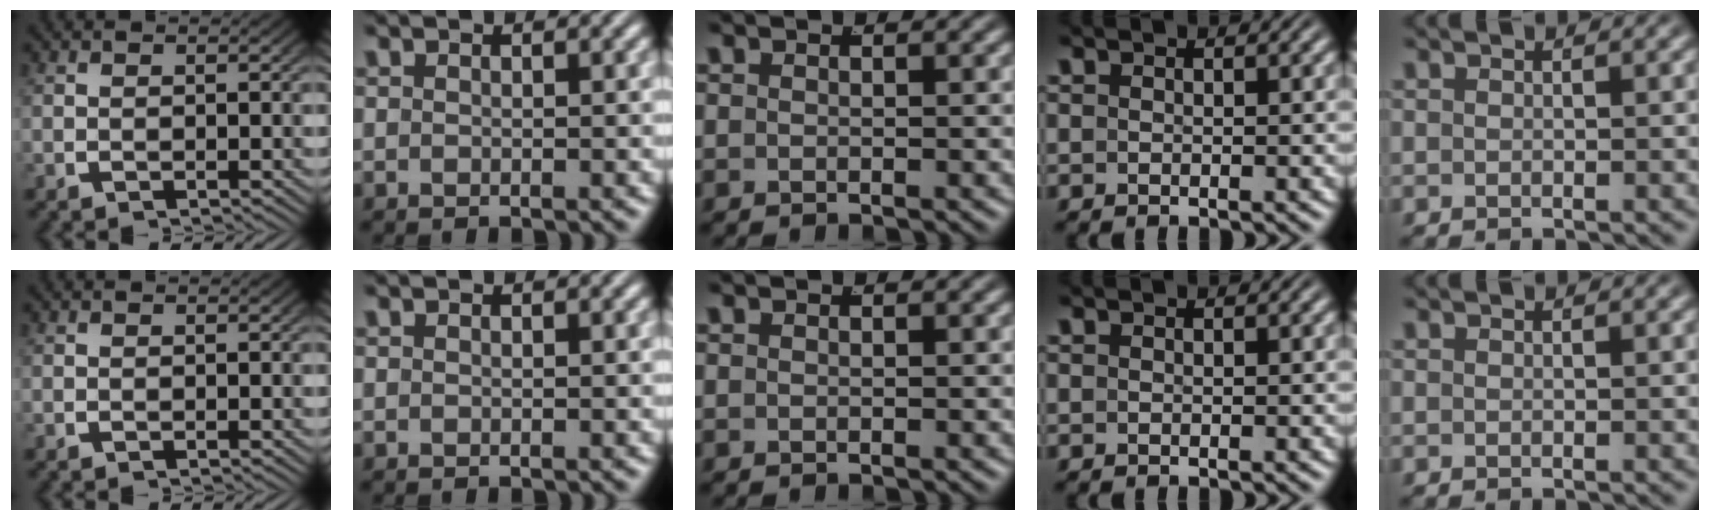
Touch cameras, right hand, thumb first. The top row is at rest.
{}